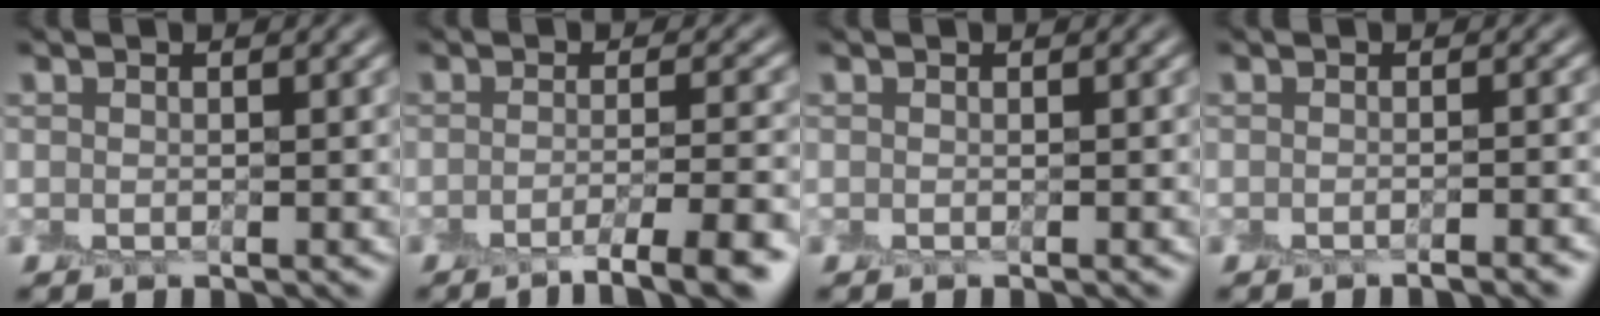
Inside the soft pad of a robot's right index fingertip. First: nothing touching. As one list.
[{"total": 5.6, "force": [-3.7, 0.9, 4.2], "torque": [-0.055, 0.002, -0.058]}, {"total": 0.6, "force": [-0.1, -0.5, -0.4], "torque": [0.005, 0.000, 0.000]}, {"total": 2.1, "force": [-1.7, 0.1, 1.3], "torque": [-0.006, -0.001, -0.024]}]